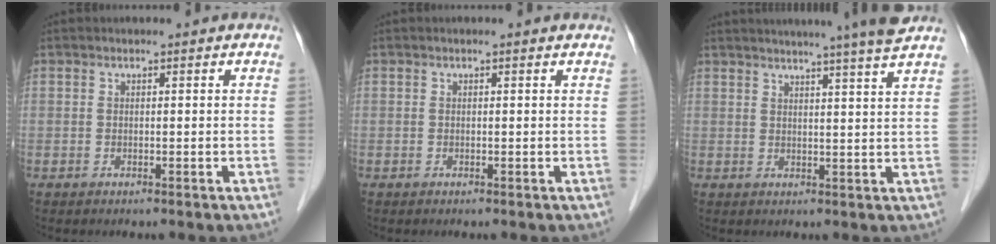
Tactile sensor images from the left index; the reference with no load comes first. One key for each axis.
{"total": 0.0}
{"total": 10.9, "fx": 9.4, "fy": -1.6, "fz": 5.2, "tx": -0.077, "ty": -0.004, "tz": 0.106}